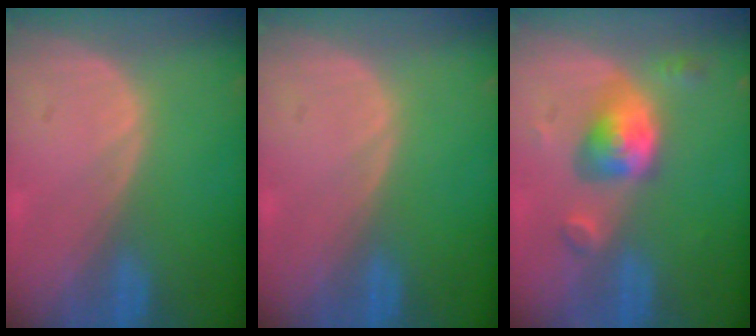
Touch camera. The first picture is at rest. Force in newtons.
{"total": 0.0}
{"total": 5.6, "press": 5.4, "slide": 1.8}